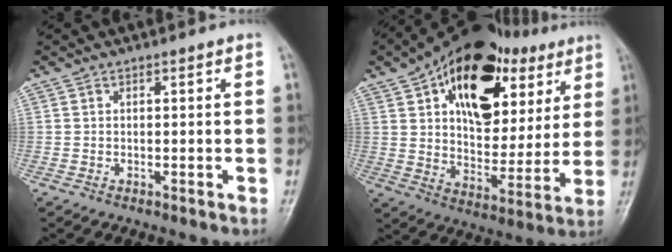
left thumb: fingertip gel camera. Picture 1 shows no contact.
{"total": 26.3, "force": [11.2, 15.4, 18.1], "torque": [-0.228, -0.001, 0.176]}